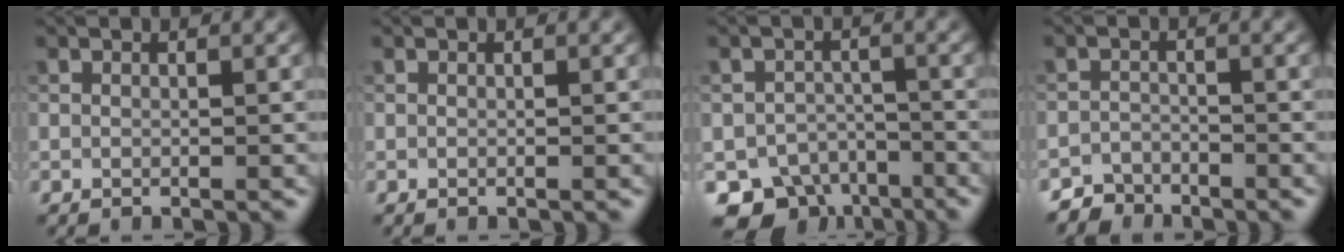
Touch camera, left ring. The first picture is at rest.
{"total": 0.0}
{"total": 6.3, "force": [-4.8, 3.8, 1.6], "torque": [-0.010, -0.021, -0.070]}
{"total": 2.7, "force": [-2.5, 1.0, -0.1], "torque": [0.006, -0.001, -0.045]}